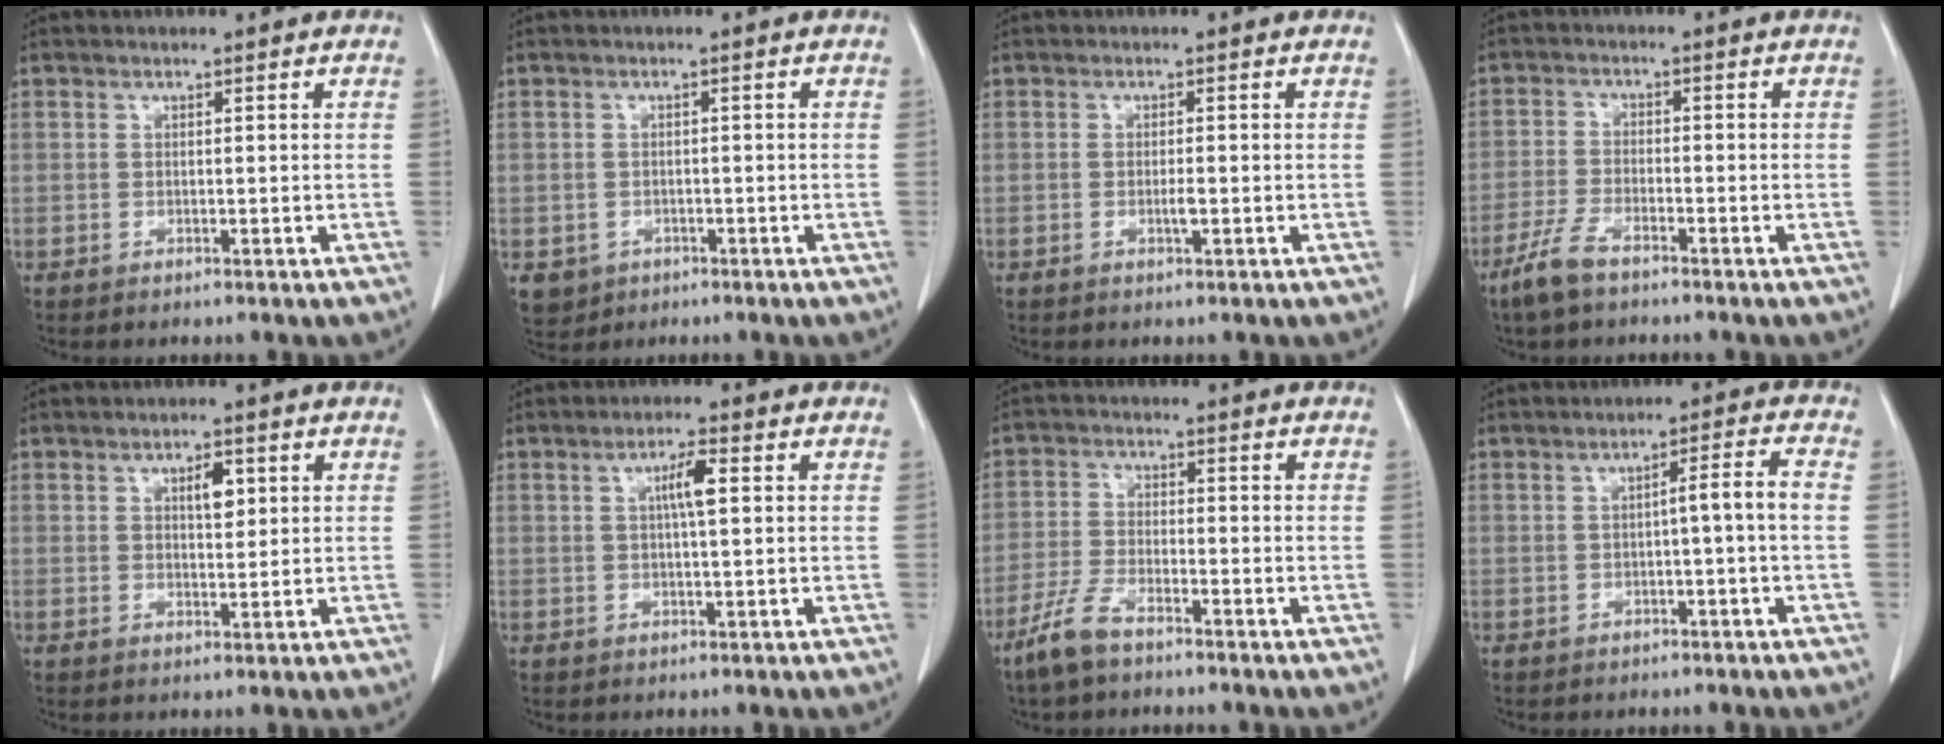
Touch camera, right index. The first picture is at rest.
{"total": 3.7, "force": [-1.5, 3.3, 0.7], "torque": [-0.010, 0.003, -0.018]}
{"total": 1.2, "force": [-0.4, 0.2, 1.1], "torque": [-0.022, -0.001, -0.008]}
{"total": 5.0, "force": [-3.8, 1.1, 3.1], "torque": [-0.074, -0.005, -0.077]}
{"total": 3.2, "force": [1.2, 1.3, 2.7], "torque": [-0.043, 0.000, 0.020]}
{"total": 3.8, "force": [0.9, 0.4, 3.7], "torque": [-0.066, 0.005, 0.014]}
{"total": 5.7, "force": [-4.4, 1.3, 3.4], "torque": [-0.082, -0.007, -0.091]}
{"total": 3.7, "force": [-0.6, -0.6, 3.7], "torque": [-0.054, 0.011, -0.007]}